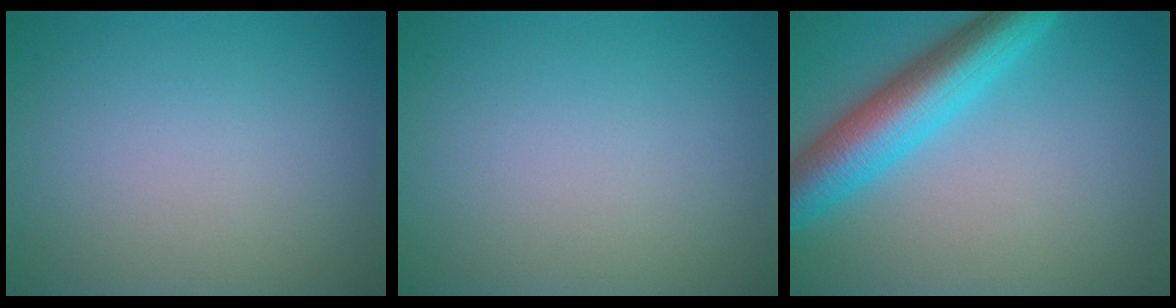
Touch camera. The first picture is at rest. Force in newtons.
{"total": 0.0}
{"total": 7.1, "press": 7.1, "slide": 0.3}